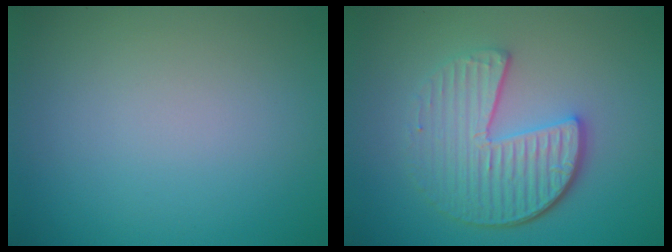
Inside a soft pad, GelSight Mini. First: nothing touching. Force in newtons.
{"total": 5.4, "press": 4.1, "slide": 3.6}